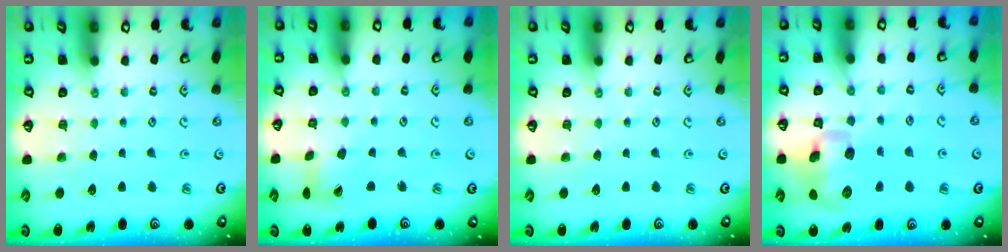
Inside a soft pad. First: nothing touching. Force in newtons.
{"total": 7.9, "press": 7.9, "slide": 0.6}
{"total": 0.0}
{"total": 12.3, "press": 12.1, "slide": 2.0}